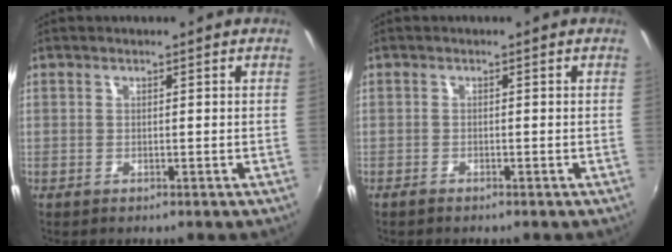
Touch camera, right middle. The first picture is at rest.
{"total": 1.0, "force": [-0.9, 0.2, 0.3], "torque": [-0.008, -0.005, -0.020]}